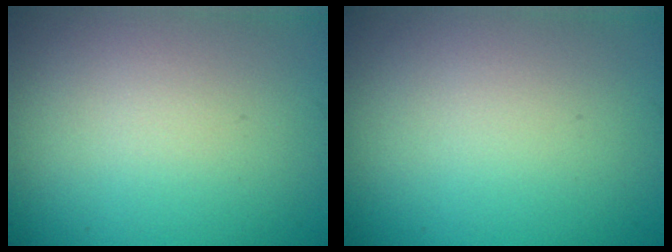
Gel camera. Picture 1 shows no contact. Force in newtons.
{"total": 0.0}